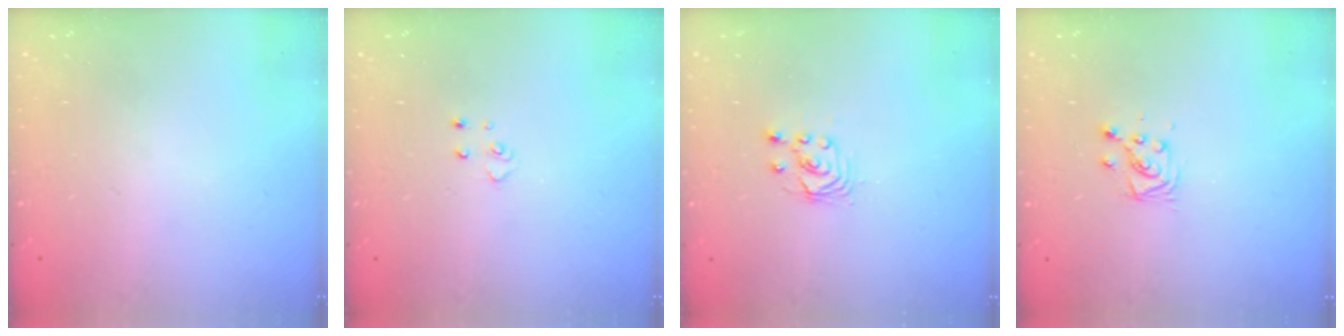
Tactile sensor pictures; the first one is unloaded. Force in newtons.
{"total": 3.3, "press": 3.3, "slide": 0.4}
{"total": 2.7, "press": 2.7, "slide": 0.2}
{"total": 4.8, "press": 4.8, "slide": 0.5}